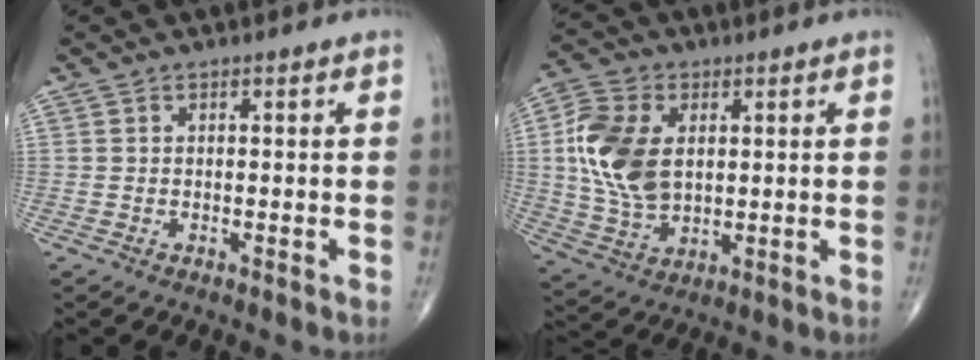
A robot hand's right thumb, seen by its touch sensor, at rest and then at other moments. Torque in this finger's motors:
{"motor_torque": [-0.08, 0.71, 0.30, -0.15, 0.16]}